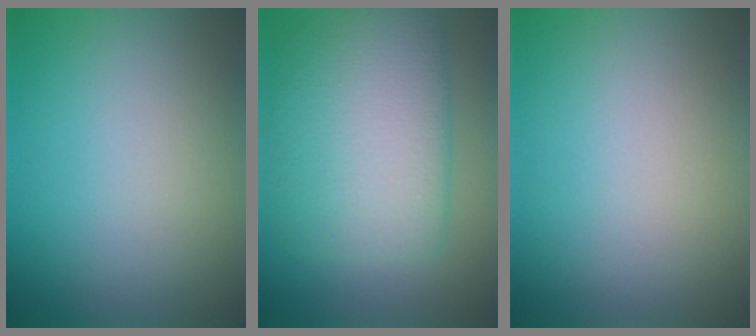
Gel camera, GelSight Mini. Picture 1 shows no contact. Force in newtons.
{"total": 8.1, "press": 8.1, "slide": 0.3}
{"total": 0.0}